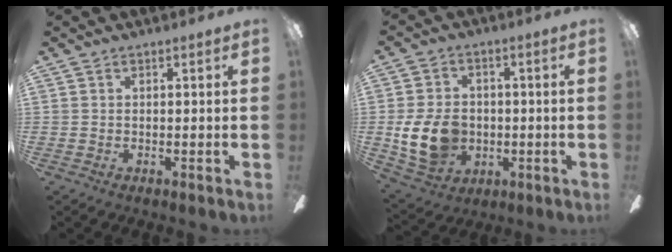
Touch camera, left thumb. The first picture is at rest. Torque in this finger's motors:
{"motor_torque": [0.49, 2.75, 1.36, 0.03, 0.12]}